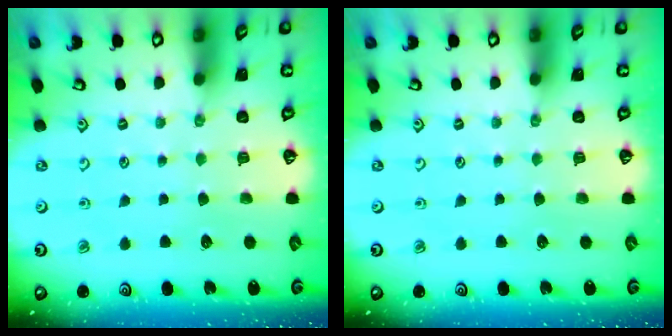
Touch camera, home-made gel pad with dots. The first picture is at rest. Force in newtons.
{"total": 0.0}